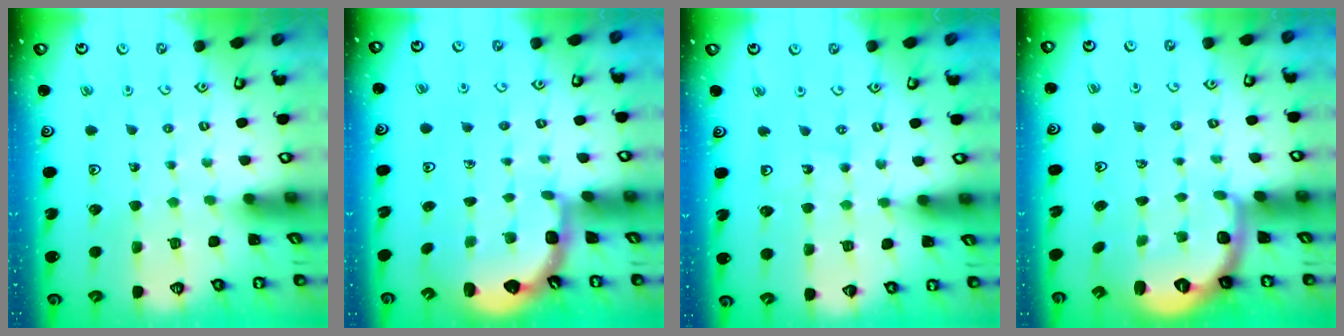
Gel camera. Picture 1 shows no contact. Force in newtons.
{"total": 2.4, "press": 2.0, "slide": 1.3}
{"total": 7.8, "press": 7.3, "slide": 2.6}
{"total": 2.6, "press": 1.5, "slide": 2.2}